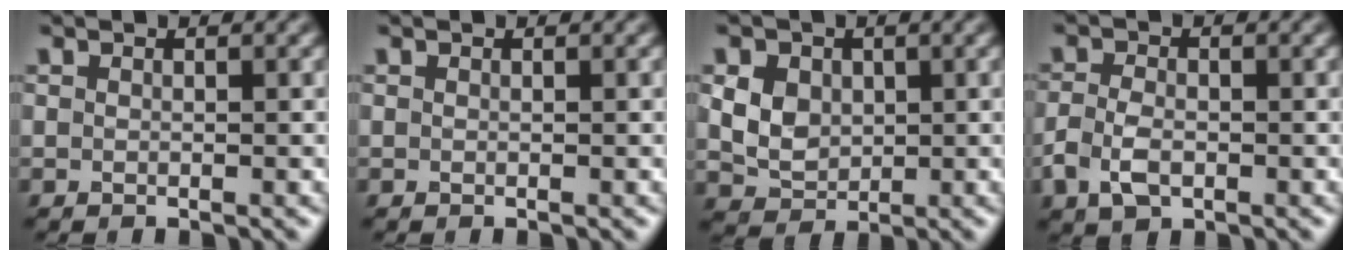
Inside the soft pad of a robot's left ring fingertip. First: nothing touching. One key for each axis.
{"total": 0.0}
{"total": 4.9, "fx": 1.2, "fy": 4.0, "fz": 2.6, "tx": -0.056, "ty": 0.013, "tz": 0.015}
{"total": 3.3, "fx": -1.2, "fy": 2.1, "fz": 2.3, "tx": -0.053, "ty": -0.006, "tz": -0.027}